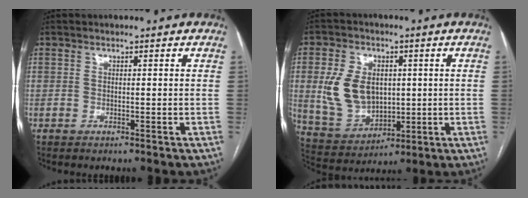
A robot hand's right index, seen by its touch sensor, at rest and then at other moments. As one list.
[{"total": 11.2, "force": [1.3, 7.8, 7.9], "torque": [-0.177, 0.013, 0.044]}]